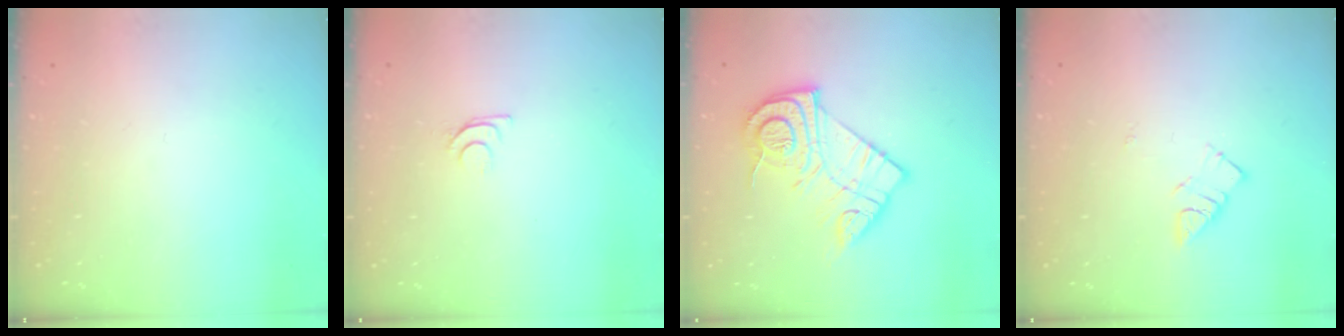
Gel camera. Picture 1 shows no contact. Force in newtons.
{"total": 4.3, "press": 4.2, "slide": 0.5}
{"total": 16.1, "press": 16.1, "slide": 1.5}
{"total": 5.0, "press": 5.0, "slide": 0.2}